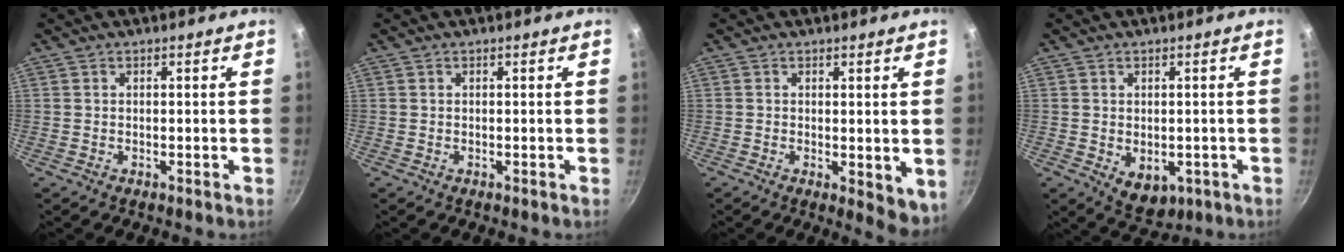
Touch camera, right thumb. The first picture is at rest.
{"total": 0.0}
{"total": 5.2, "force": [-0.5, 1.9, 4.8], "torque": [-0.058, -0.014, -0.003]}
{"total": 6.1, "force": [-1.5, 4.2, 4.1], "torque": [-0.045, 0.002, -0.004]}